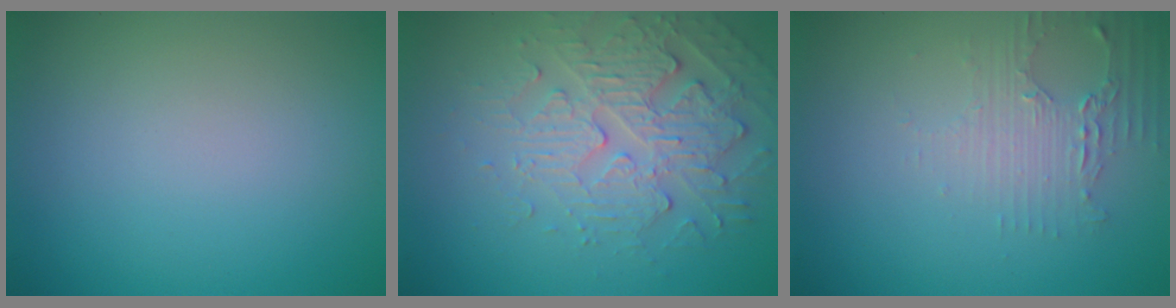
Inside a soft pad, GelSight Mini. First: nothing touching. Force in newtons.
{"total": 4.3, "press": 3.8, "slide": 2.0}
{"total": 2.2, "press": 2.1, "slide": 0.6}